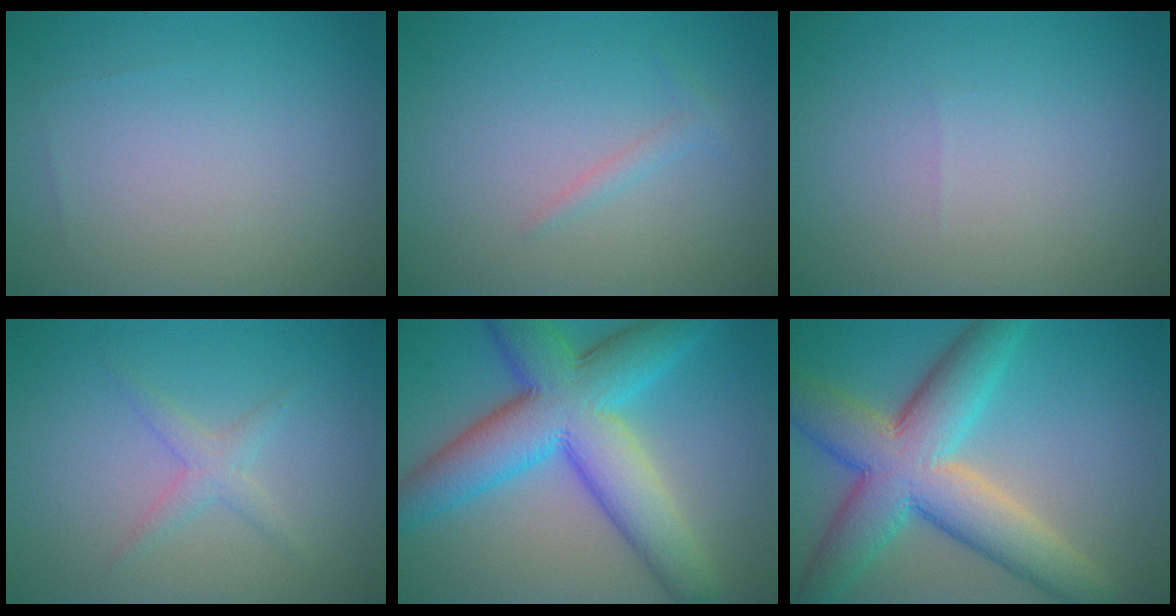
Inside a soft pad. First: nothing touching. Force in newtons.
{"total": 1.0, "press": 1.0, "slide": 0.1}
{"total": 0.0}
{"total": 1.7, "press": 1.7, "slide": 0.1}
{"total": 10.9, "press": 10.9, "slide": 0.0}
{"total": 10.4, "press": 10.4, "slide": 0.7}